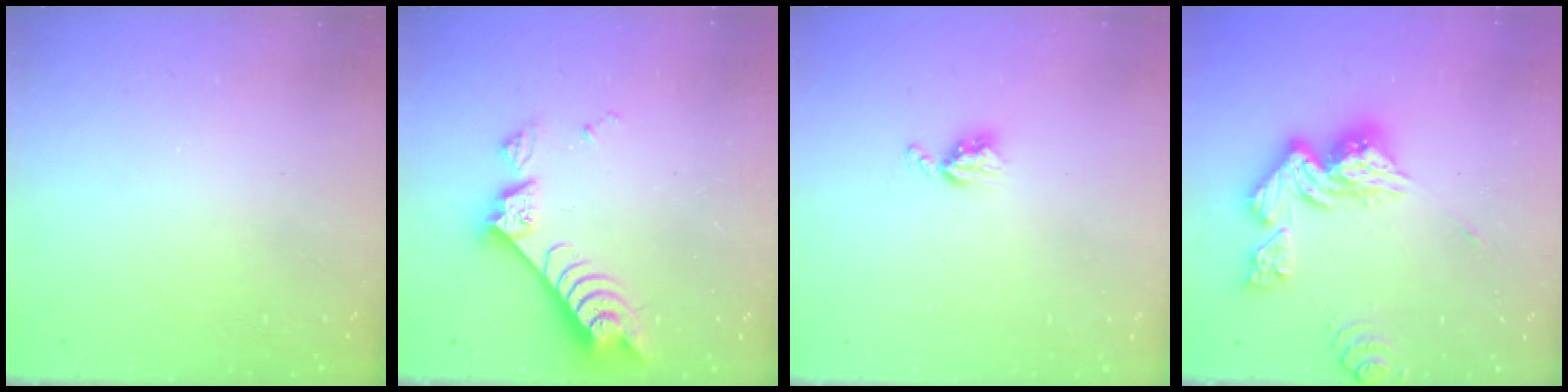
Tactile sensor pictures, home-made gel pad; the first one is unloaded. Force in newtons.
{"total": 8.3, "press": 8.2, "slide": 1.3}
{"total": 5.1, "press": 5.1, "slide": 0.7}
{"total": 14.6, "press": 14.5, "slide": 1.5}